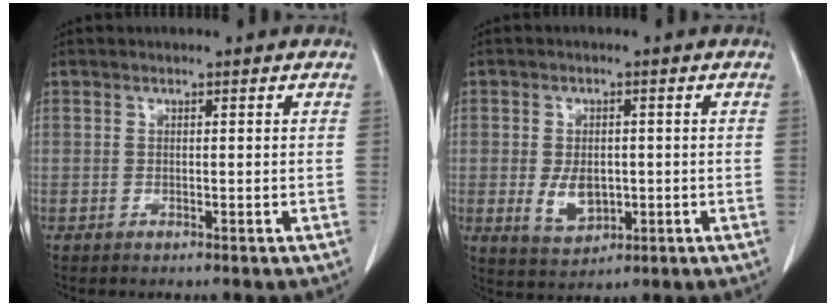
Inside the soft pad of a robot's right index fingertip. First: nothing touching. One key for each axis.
{"total": 5.3, "fx": -0.7, "fy": 3.4, "fz": 4.0, "tx": -0.074, "ty": -0.003, "tz": 0.001}